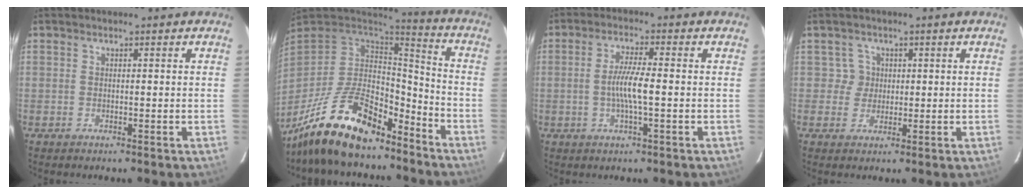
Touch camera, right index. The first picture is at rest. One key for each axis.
{"total": 21.1, "fx": -15.4, "fy": 8.0, "fz": 12.0, "tx": -0.245, "ty": -0.016, "tz": -0.260}
{"total": 5.6, "fx": -0.8, "fy": 0.3, "fz": 5.5, "tx": -0.103, "ty": -0.001, "tz": -0.015}
{"total": 2.9, "fx": 0.5, "fy": 2.8, "fz": -0.3, "tx": 0.019, "ty": 0.018, "tz": 0.010}